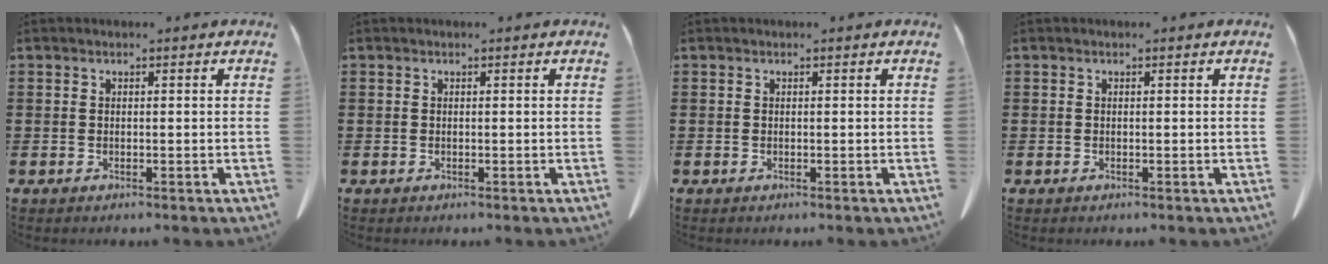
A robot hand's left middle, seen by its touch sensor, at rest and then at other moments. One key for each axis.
{"total": 0.0}
{"total": 0.0}
{"total": 0.0}